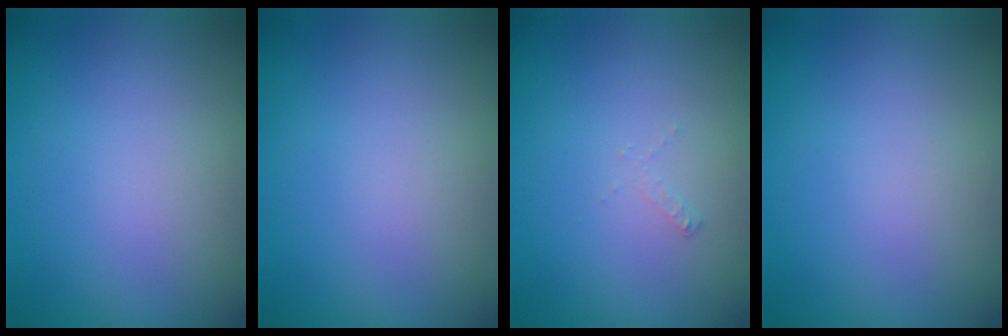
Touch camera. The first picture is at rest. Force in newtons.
{"total": 0.0}
{"total": 0.5, "press": 0.5, "slide": 0.1}
{"total": 0.0}